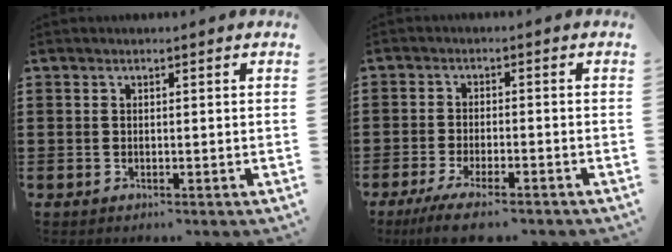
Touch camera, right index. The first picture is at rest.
{"total": 4.0, "force": [-3.3, 0.2, 2.3], "torque": [-0.051, -0.011, -0.065]}